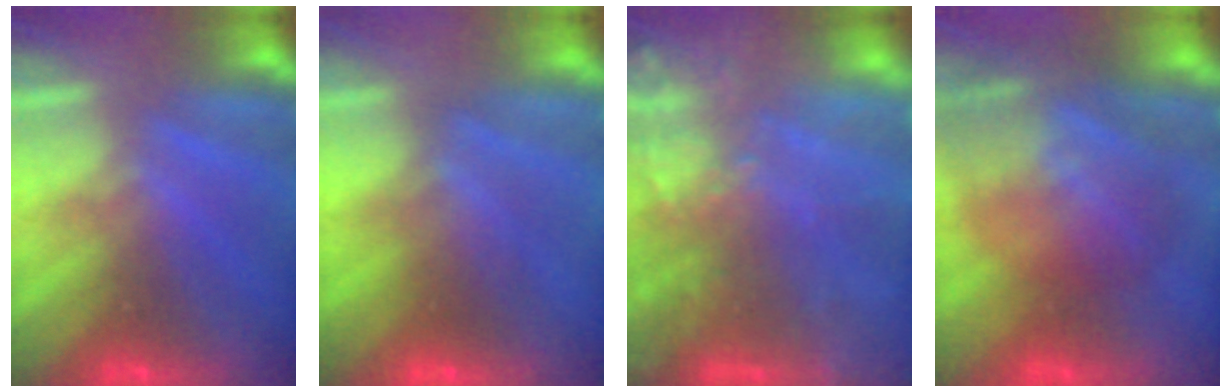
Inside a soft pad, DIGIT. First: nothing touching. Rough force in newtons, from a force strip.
{"total": 2.6}
{"total": 9.6}
{"total": 7.4}